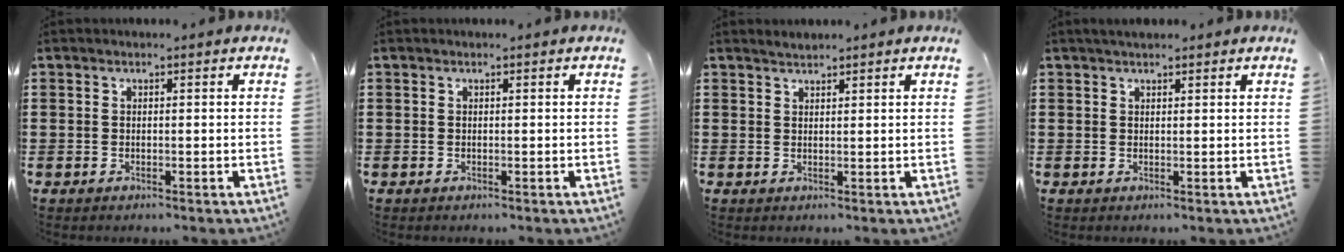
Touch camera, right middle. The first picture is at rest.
{"total": 0.0}
{"total": 1.2, "force": [1.1, 0.2, -0.1], "torque": [-0.001, 0.001, 0.022]}
{"total": 1.3, "force": [1.2, 0.4, 0.4], "torque": [-0.010, 0.003, 0.023]}